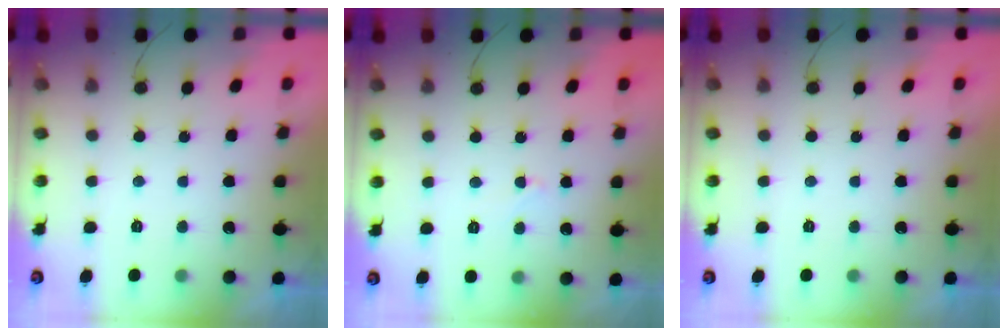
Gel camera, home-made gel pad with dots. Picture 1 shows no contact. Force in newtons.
{"total": 2.6, "press": 2.5, "slide": 0.2}
{"total": 0.0}